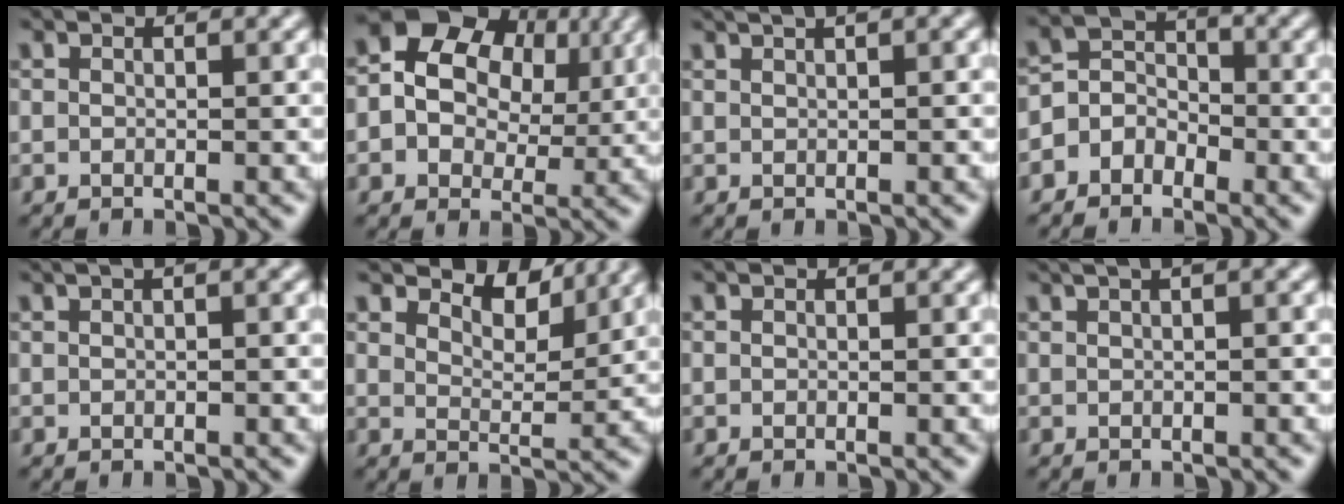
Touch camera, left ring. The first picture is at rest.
{"total": 9.0, "force": [2.6, 7.1, 5.0], "torque": [-0.088, 0.032, 0.024]}
{"total": 3.7, "force": [2.2, 1.3, 2.7], "torque": [-0.027, 0.013, 0.022]}
{"total": 3.3, "force": [-1.9, 2.6, 0.9], "torque": [0.003, 0.015, -0.050]}
{"total": 2.9, "force": [1.4, 1.1, 2.3], "torque": [-0.020, 0.011, 0.006]}
{"total": 4.4, "force": [3.9, 1.2, 1.7], "torque": [-0.040, 0.000, 0.052]}
{"total": 0.0}
{"total": 5.0, "force": [2.4, 2.1, 3.8], "torque": [-0.037, 0.029, 0.022]}